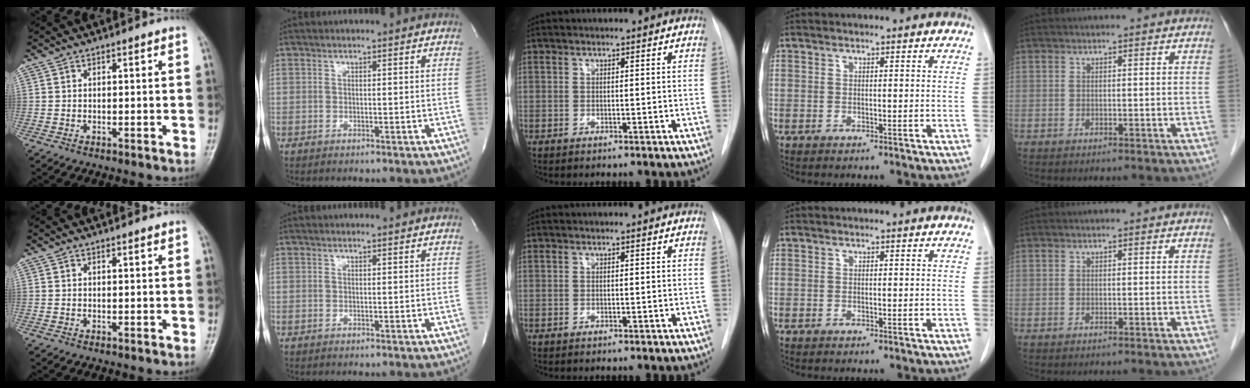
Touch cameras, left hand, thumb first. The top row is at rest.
{"thumb": {"total": 0.7, "force": [0.6, 0.1, 0.4], "torque": [-0.008, -0.004, 0.009]}, "index": {"total": 0.9, "force": [0.9, 0.0, 0.0], "torque": [-0.008, -0.001, 0.008]}}